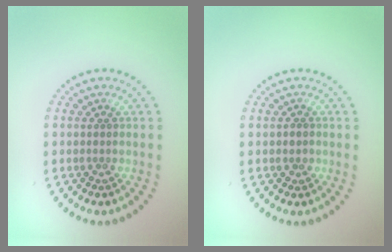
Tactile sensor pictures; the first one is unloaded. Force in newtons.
{"total": 0.5, "press": 0.4, "slide": 0.3}